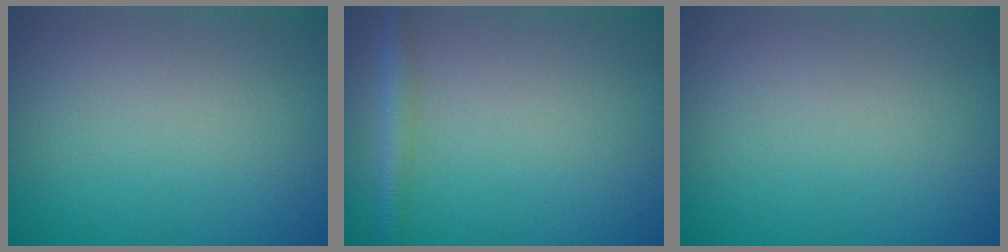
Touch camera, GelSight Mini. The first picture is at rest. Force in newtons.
{"total": 2.3, "press": 2.3, "slide": 0.0}
{"total": 0.0}